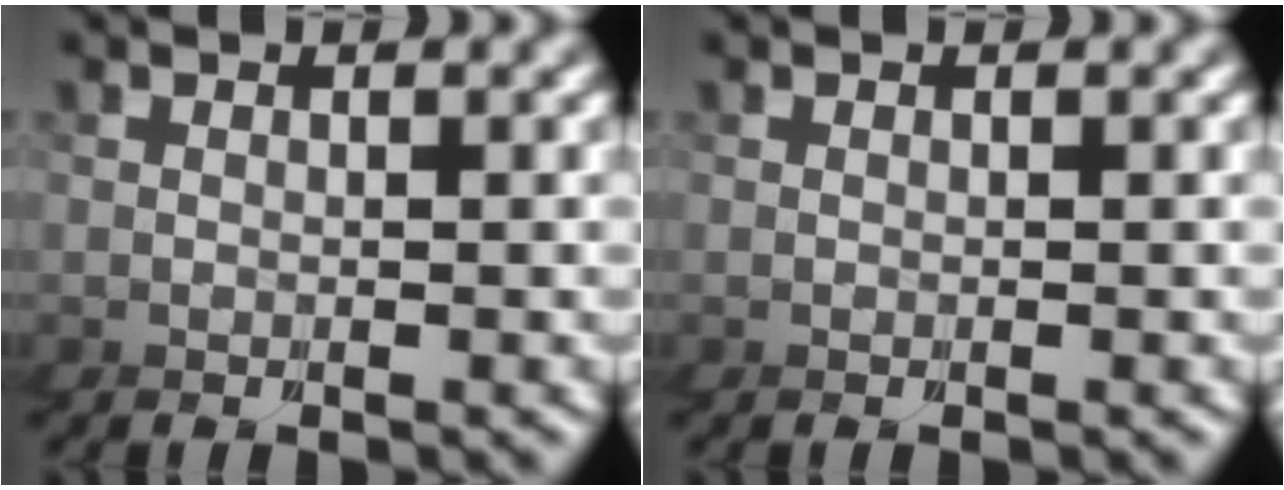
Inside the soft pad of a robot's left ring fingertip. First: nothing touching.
{"total": 0.0}